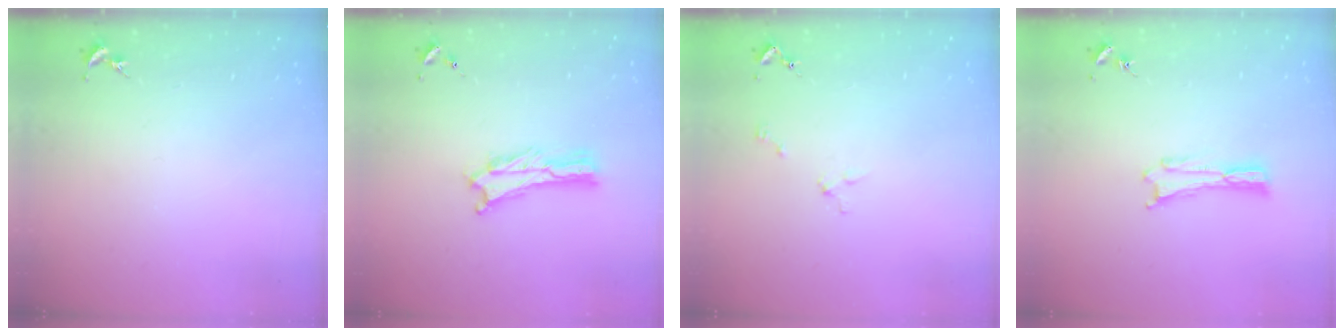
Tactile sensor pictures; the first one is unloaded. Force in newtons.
{"total": 1.3, "press": 1.3, "slide": 0.3}
{"total": 2.0, "press": 2.0, "slide": 0.2}
{"total": 0.0}